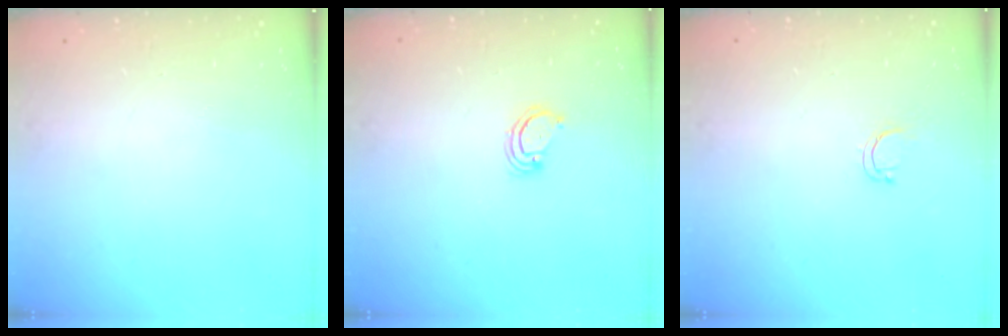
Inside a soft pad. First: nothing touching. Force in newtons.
{"total": 2.9, "press": 2.9, "slide": 0.2}
{"total": 3.5, "press": 3.5, "slide": 0.5}